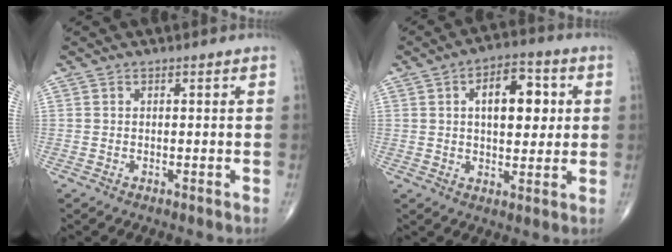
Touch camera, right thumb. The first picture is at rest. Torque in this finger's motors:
{"motor_torque": [0.46, 2.18, 0.78, 0.14, 0.04]}